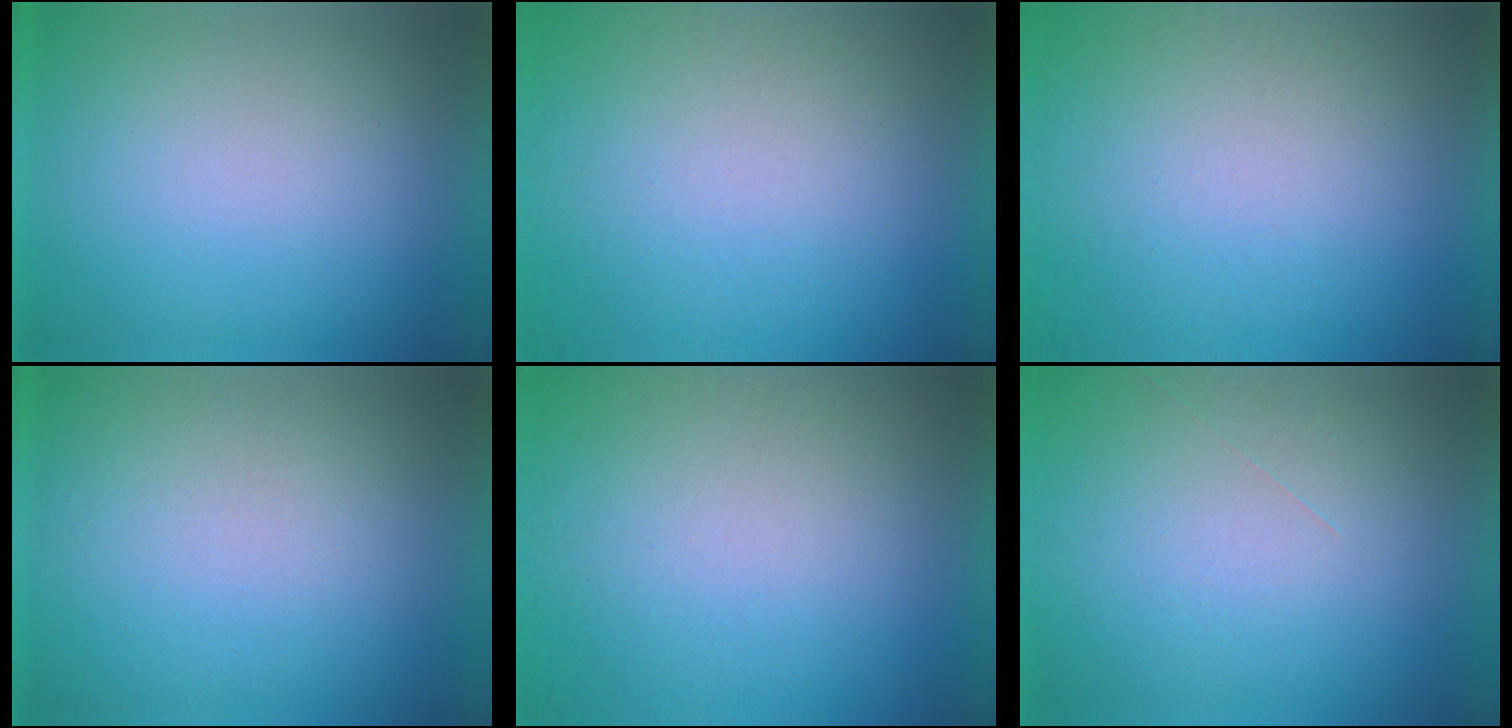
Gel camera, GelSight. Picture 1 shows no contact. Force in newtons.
{"total": 1.2}
{"total": 1.2}
{"total": 1.0}
{"total": 1.2}
{"total": 1.2}